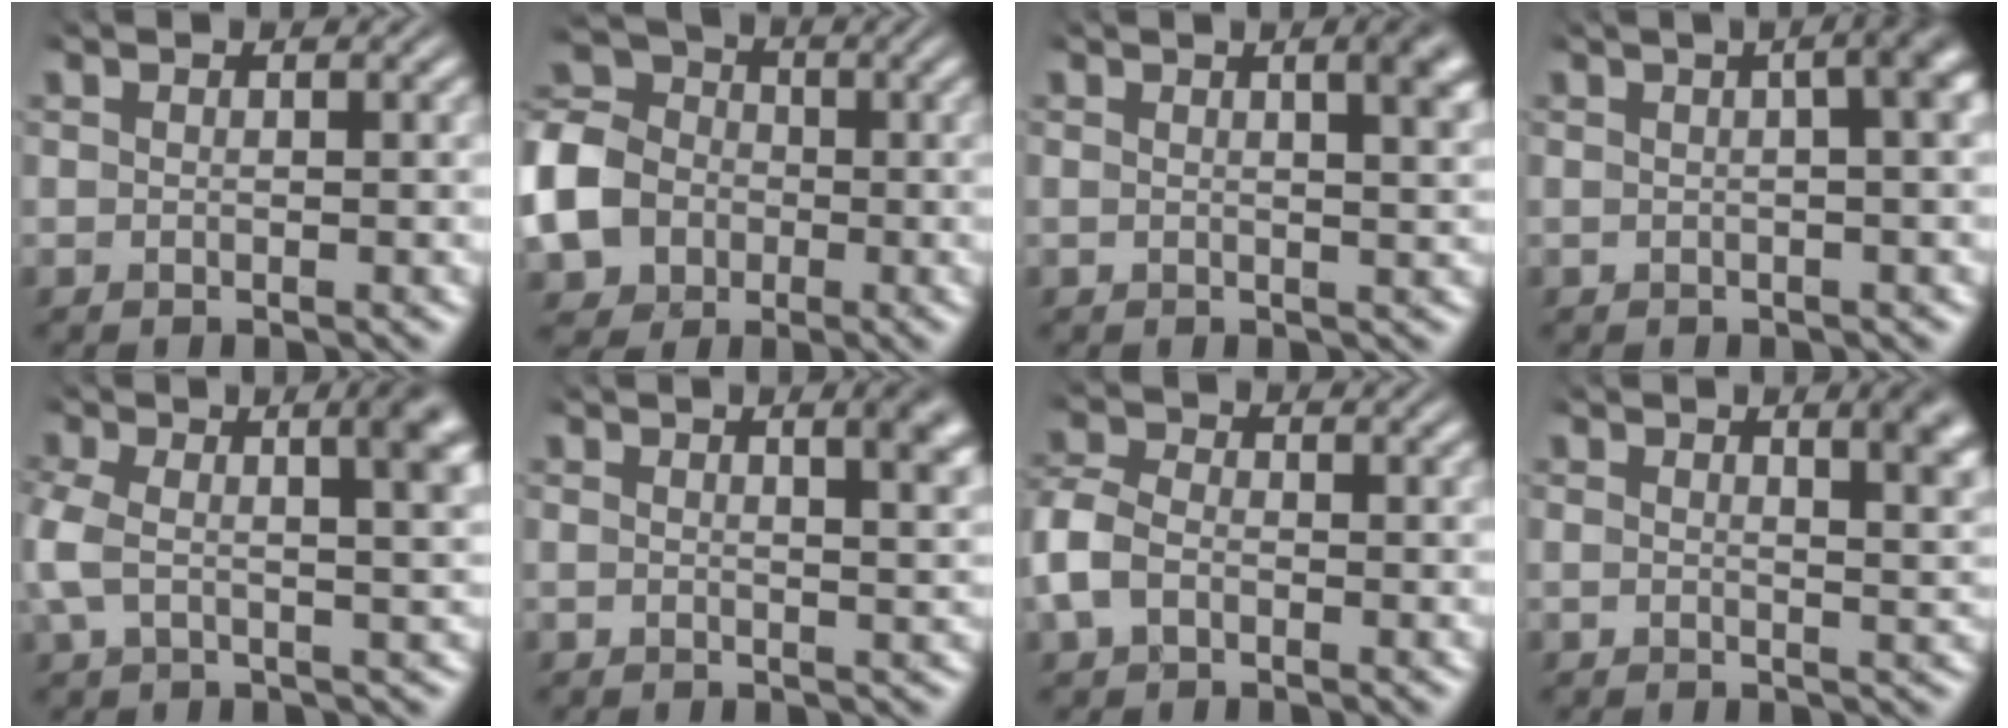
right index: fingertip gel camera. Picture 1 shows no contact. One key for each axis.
{"total": 9.9, "fx": -0.8, "fy": 8.9, "fz": 4.3, "tx": -0.115, "ty": -0.036, "tz": -0.008}
{"total": 3.9, "fx": 1.5, "fy": 0.9, "fz": 3.5, "tx": -0.028, "ty": 0.015, "tz": 0.018}
{"total": 8.5, "fx": 2.7, "fy": 3.7, "fz": 7.1, "tx": -0.050, "ty": 0.057, "tz": 0.015}
{"total": 7.4, "fx": 1.8, "fy": 3.2, "fz": 6.5, "tx": -0.098, "ty": 0.009, "tz": 0.028}
{"total": 3.6, "fx": 1.6, "fy": 0.6, "fz": 3.2, "tx": -0.027, "ty": 0.011, "tz": 0.021}
{"total": 3.2, "fx": -0.7, "fy": 2.6, "fz": 1.8, "tx": -0.053, "ty": -0.011, "tz": -0.009}
{"total": 3.3, "fx": 1.7, "fy": 0.4, "fz": 2.9, "tx": -0.027, "ty": 0.001, "tz": 0.025}